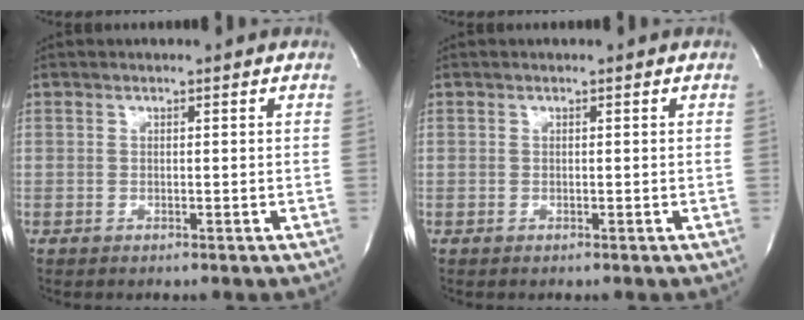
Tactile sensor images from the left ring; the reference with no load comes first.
{"total": 0.0}